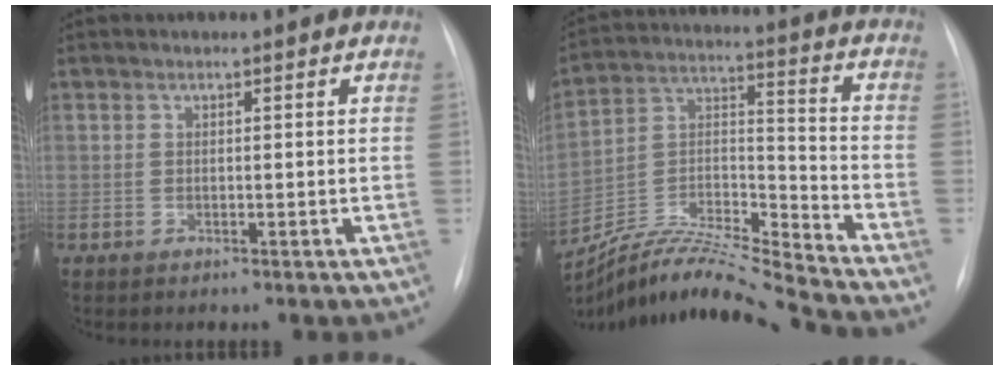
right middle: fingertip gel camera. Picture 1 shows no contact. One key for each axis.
{"total": 16.7, "fx": -16.0, "fy": -1.0, "fz": 4.6, "tx": -0.084, "ty": 0.026, "tz": -0.291}